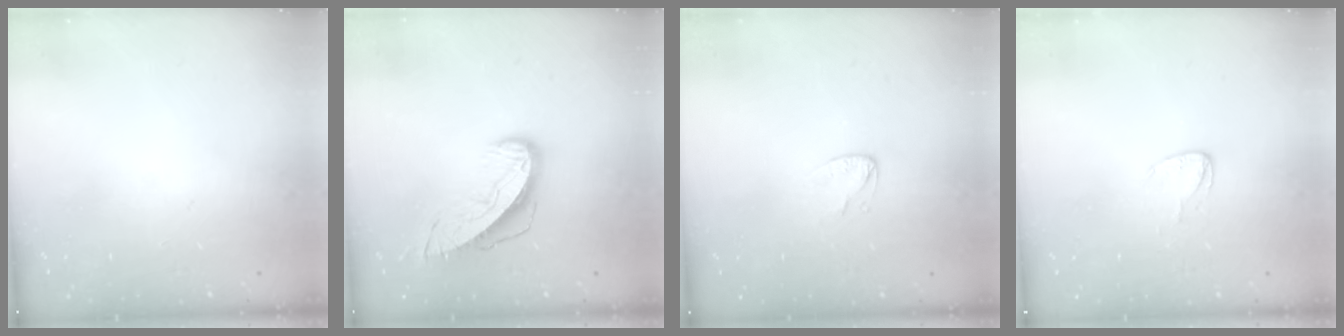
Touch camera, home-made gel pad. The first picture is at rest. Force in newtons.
{"total": 9.6, "press": 9.5, "slide": 1.1}
{"total": 3.7, "press": 3.7, "slide": 0.5}
{"total": 3.3, "press": 3.3, "slide": 0.2}